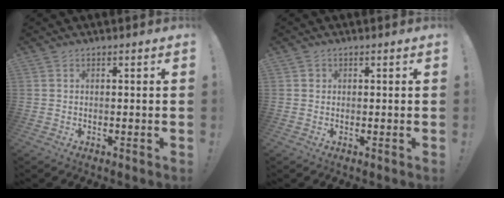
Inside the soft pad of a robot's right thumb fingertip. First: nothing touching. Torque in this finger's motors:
{"motor_torque": [-0.03, 0.15, -0.06, -0.19, -0.01]}